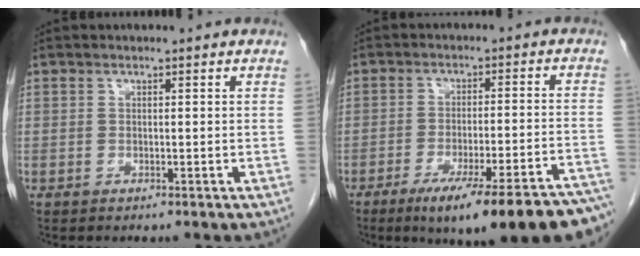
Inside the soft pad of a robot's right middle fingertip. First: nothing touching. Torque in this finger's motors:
{"motor_torque": [1.09, -1.05, 0.20, 0.07]}